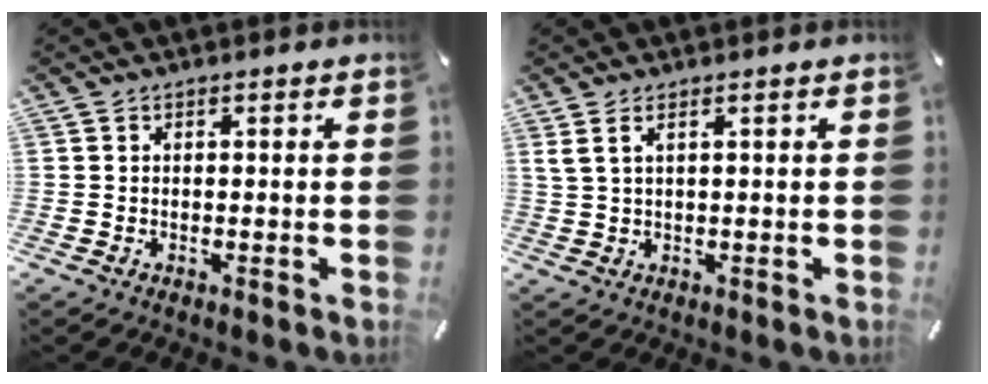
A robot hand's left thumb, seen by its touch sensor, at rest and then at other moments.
{"total": 2.5, "force": [1.1, 0.5, 2.1], "torque": [-0.047, -0.001, 0.021]}